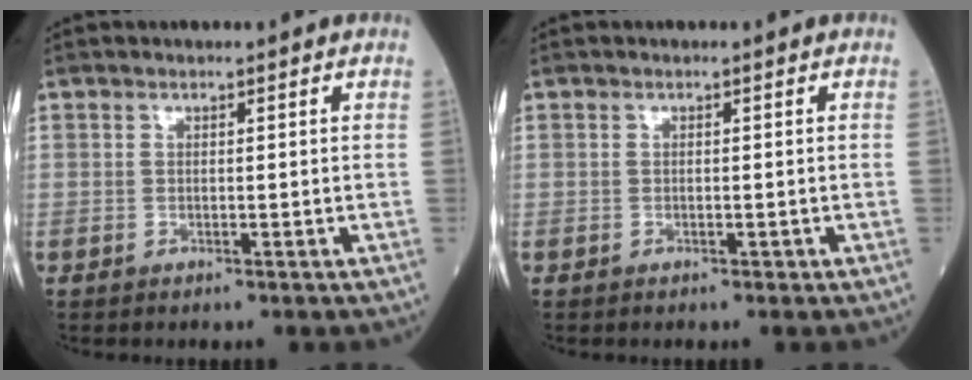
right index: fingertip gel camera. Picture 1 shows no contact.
{"total": 0.0}